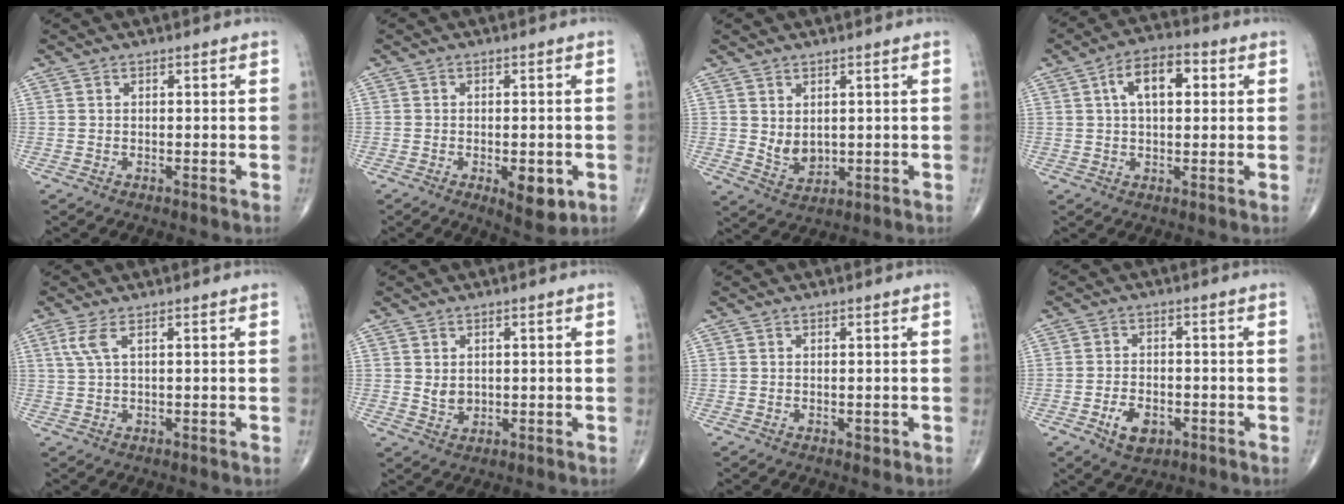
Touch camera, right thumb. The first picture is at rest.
{"total": 6.3, "force": [-2.0, 2.8, 5.2], "torque": [-0.062, -0.006, -0.022]}
{"total": 4.2, "force": [0.9, 2.9, 2.9], "torque": [-0.039, -0.018, 0.029]}
{"total": 9.0, "force": [2.3, 4.8, 7.2], "torque": [-0.108, 0.017, 0.030]}
{"total": 2.9, "force": [1.1, 0.6, 2.6], "torque": [-0.073, 0.009, 0.032]}
{"total": 2.6, "force": [0.5, 2.0, 1.6], "torque": [-0.020, -0.007, 0.015]}
{"total": 0.8, "force": [-0.1, 0.6, 0.5], "torque": [-0.002, -0.001, -0.001]}
{"total": 5.9, "force": [-2.4, 3.6, 3.9], "torque": [-0.059, 0.006, -0.037]}